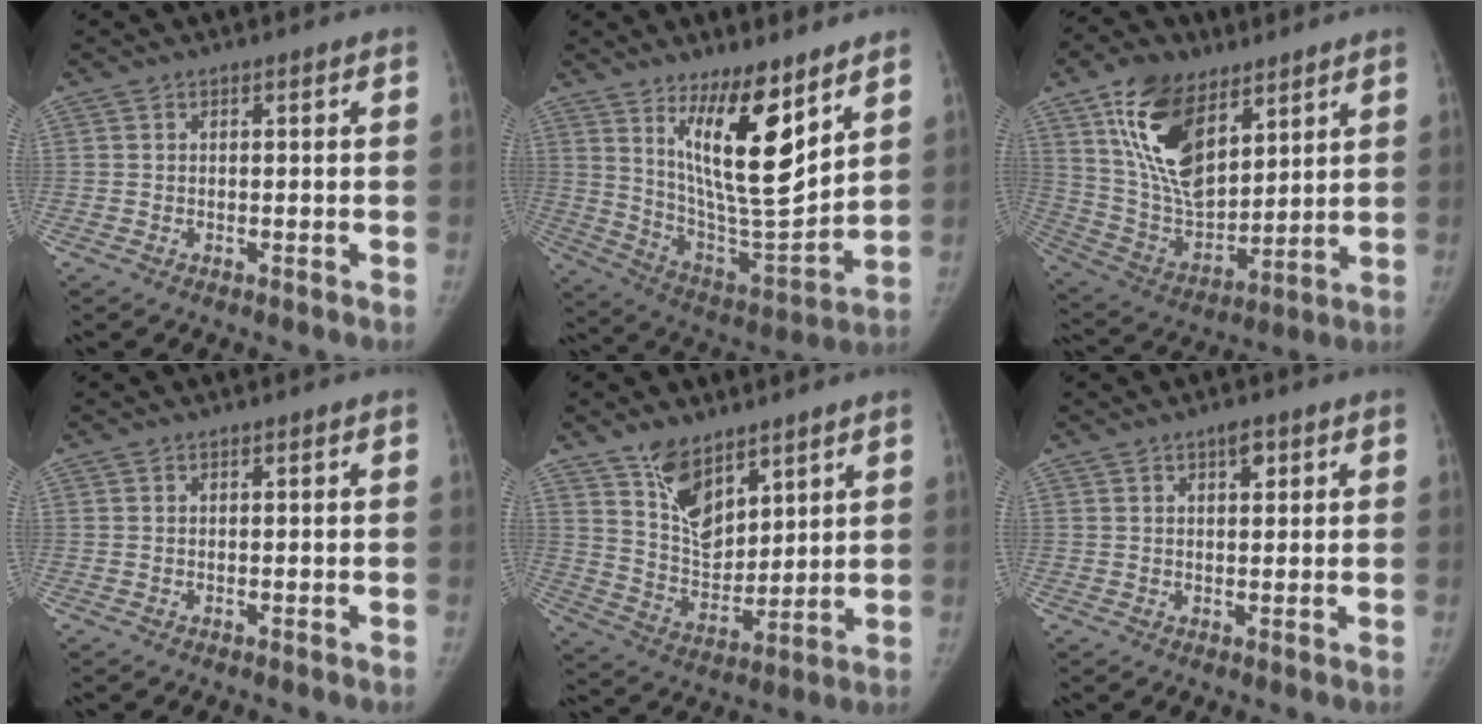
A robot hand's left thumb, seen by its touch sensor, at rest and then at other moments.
{"total": 18.0, "force": [9.9, 5.0, 14.2], "torque": [-0.213, -0.076, 0.188]}
{"total": 19.2, "force": [9.9, 10.5, 12.6], "torque": [-0.199, -0.045, 0.192]}
{"total": 0.0}
{"total": 11.3, "force": [7.5, 5.9, 6.0], "torque": [-0.070, -0.059, 0.151]}
{"total": 2.7, "force": [1.5, 1.3, 1.9], "torque": [-0.020, -0.005, 0.021]}